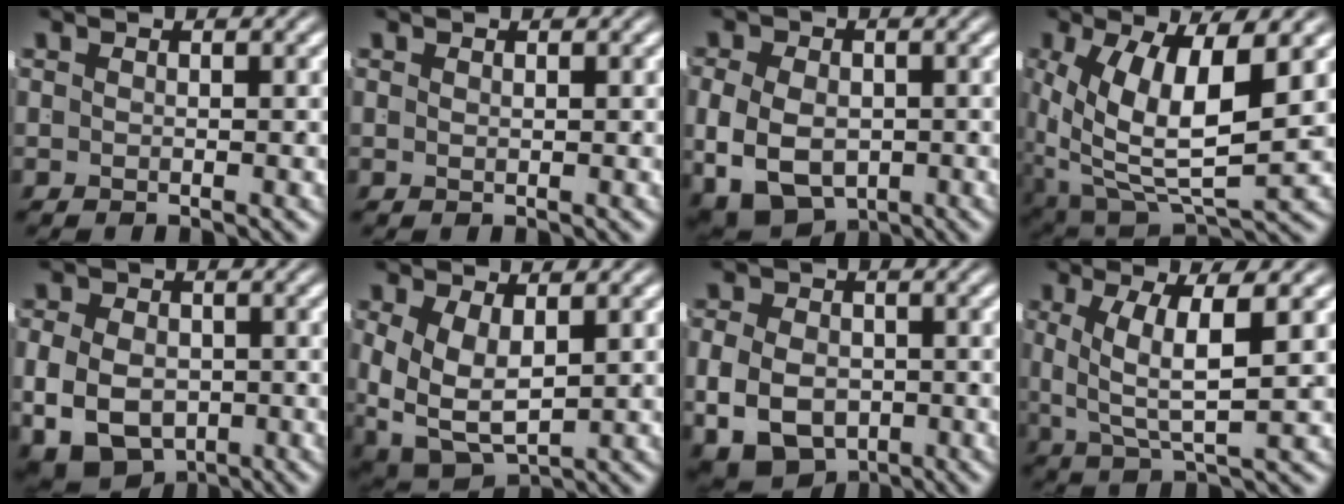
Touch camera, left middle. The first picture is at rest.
{"total": 0.7, "force": [0.2, -0.7, 0.0], "torque": [0.007, -0.003, 0.007]}
{"total": 8.9, "force": [-2.6, 7.1, 4.6], "torque": [-0.105, -0.043, -0.026]}
{"total": 10.3, "force": [-0.9, 6.2, 8.2], "torque": [-0.156, -0.050, 0.012]}
{"total": 9.0, "force": [-3.0, 7.2, 4.5], "torque": [-0.098, -0.042, -0.035]}
{"total": 7.7, "force": [-1.8, 6.0, 4.6], "torque": [-0.119, -0.057, -0.001]}
{"total": 8.2, "force": [-3.0, 6.4, 4.1], "torque": [-0.083, -0.038, -0.035]}
{"total": 4.7, "force": [0.5, 1.2, 4.5], "torque": [-0.077, -0.015, 0.023]}